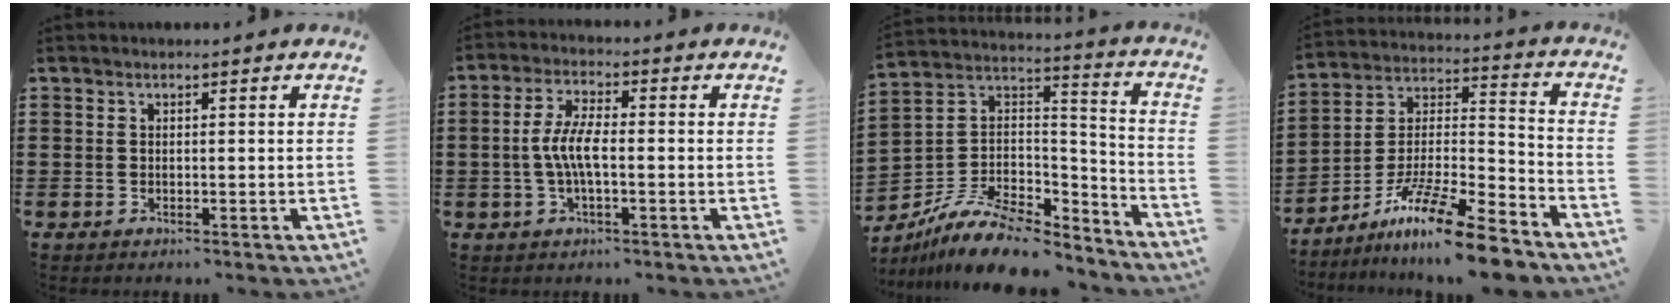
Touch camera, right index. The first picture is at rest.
{"total": 5.6, "force": [-0.8, 1.8, 5.3], "torque": [-0.114, -0.001, -0.021]}
{"total": 11.9, "force": [-8.8, 5.1, 6.2], "torque": [-0.123, 0.026, -0.163]}
{"total": 14.3, "force": [-11.2, 1.5, 8.7], "torque": [-0.149, 0.032, -0.209]}